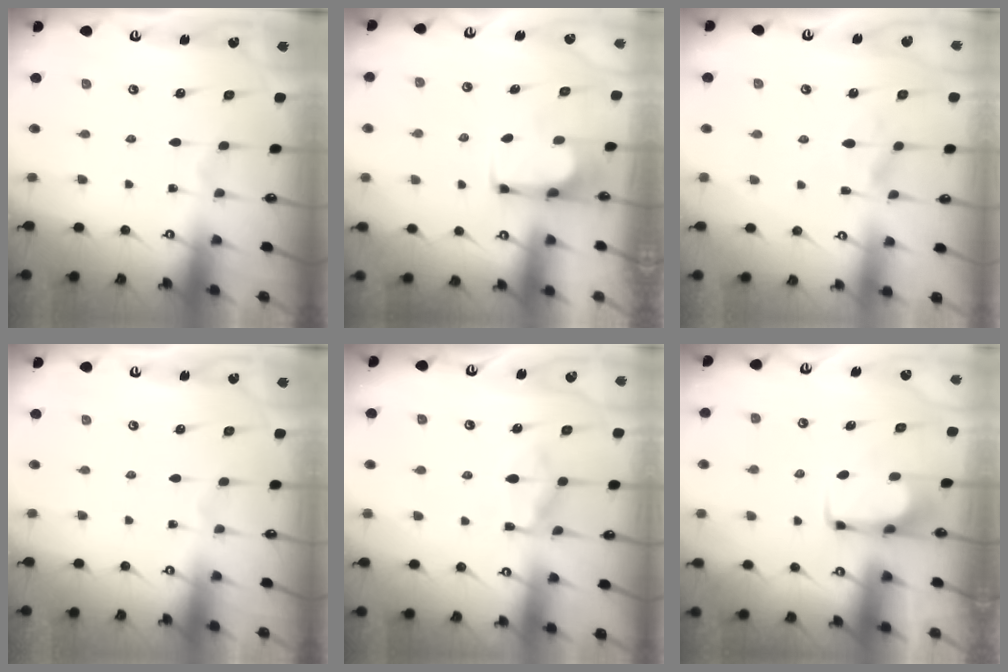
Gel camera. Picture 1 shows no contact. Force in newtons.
{"total": 3.6, "press": 3.6, "slide": 0.7}
{"total": 1.6, "press": 1.2, "slide": 1.0}
{"total": 0.0}
{"total": 9.1, "press": 9.1, "slide": 0.8}
{"total": 1.7, "press": 1.6, "slide": 0.4}